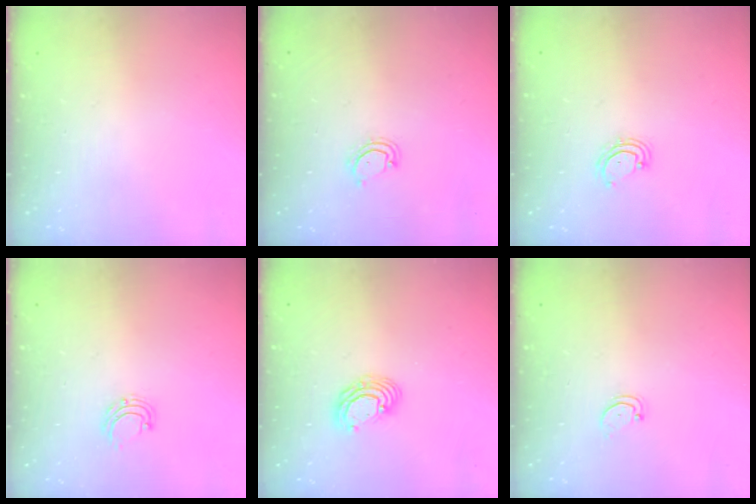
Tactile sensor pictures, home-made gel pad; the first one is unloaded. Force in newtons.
{"total": 3.9, "press": 3.9, "slide": 0.4}
{"total": 4.1, "press": 4.1, "slide": 0.3}
{"total": 6.5, "press": 6.5, "slide": 0.4}
{"total": 6.1, "press": 6.1, "slide": 0.3}
{"total": 1.5, "press": 1.5, "slide": 0.3}